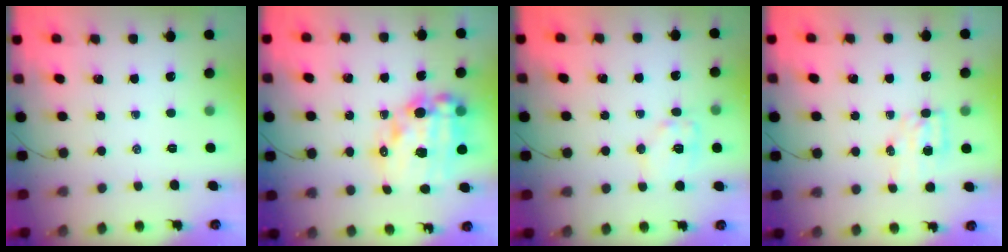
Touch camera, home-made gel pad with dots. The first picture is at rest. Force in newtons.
{"total": 18.8, "press": 18.3, "slide": 4.1}
{"total": 9.2, "press": 9.2, "slide": 0.9}
{"total": 5.4, "press": 5.4, "slide": 0.7}